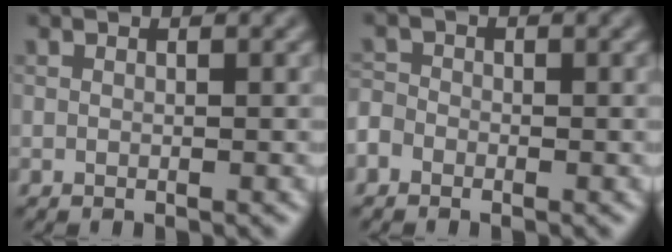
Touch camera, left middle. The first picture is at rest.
{"total": 1.7, "force": [-1.0, 1.2, 0.5], "torque": [-0.005, 0.005, -0.024]}